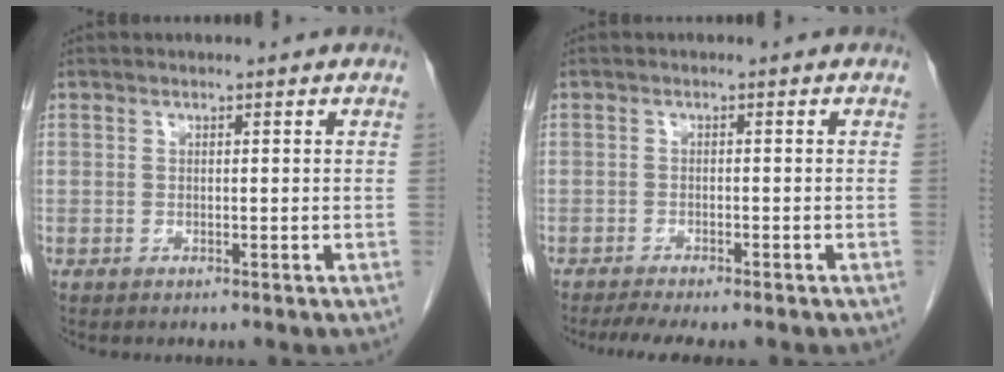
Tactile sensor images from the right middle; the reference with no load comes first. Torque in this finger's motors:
{"motor_torque": [0.44, -0.36, 0.05, 0.04]}